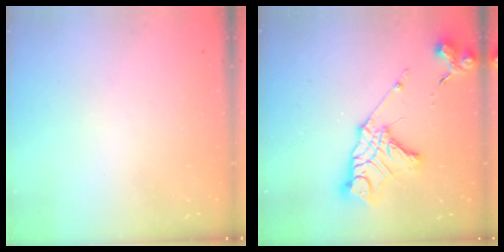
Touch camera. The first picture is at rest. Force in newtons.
{"total": 15.7, "press": 15.6, "slide": 1.8}